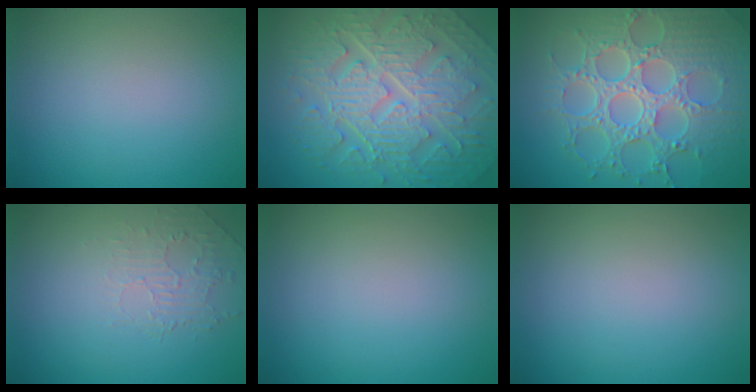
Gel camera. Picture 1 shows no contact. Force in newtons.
{"total": 10.1, "press": 6.7, "slide": 7.5}
{"total": 8.8, "press": 6.6, "slide": 5.8}
{"total": 2.0, "press": 0.6, "slide": 1.9}
{"total": 0.0}
{"total": 0.0}